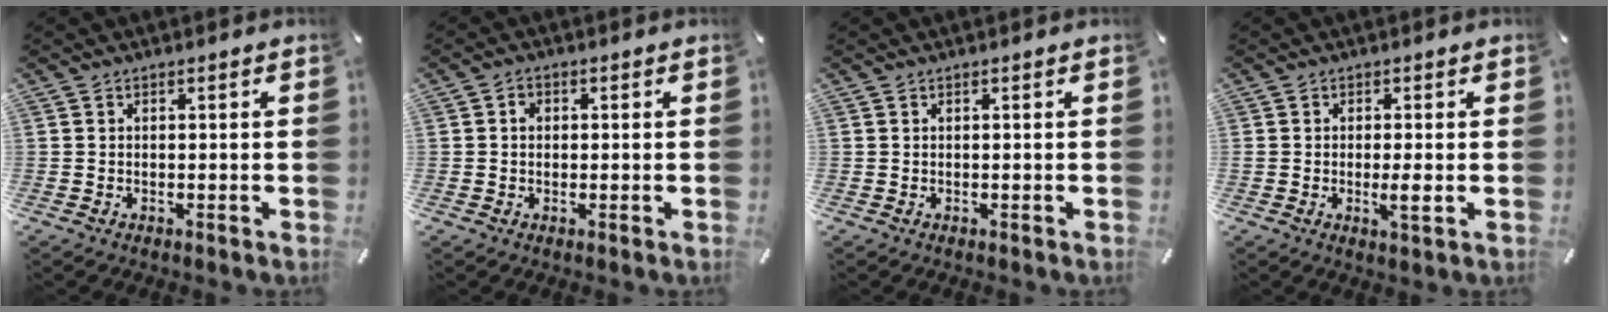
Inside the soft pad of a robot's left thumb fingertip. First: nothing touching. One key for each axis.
{"total": 1.8, "fx": 0.0, "fy": 1.5, "fz": 0.9, "tx": -0.019, "ty": 0.007, "tz": -0.002}
{"total": 0.0}
{"total": 3.1, "fx": -0.5, "fy": 0.7, "fz": 3.0, "tx": -0.051, "ty": -0.003, "tz": -0.008}